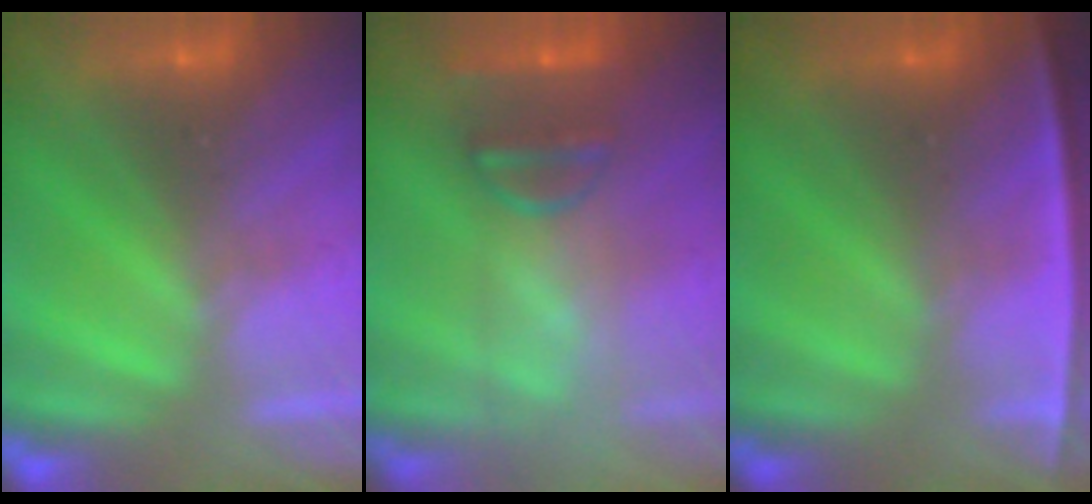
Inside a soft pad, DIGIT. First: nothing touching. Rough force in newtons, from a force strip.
{"total": 7.5}
{"total": 2.3}